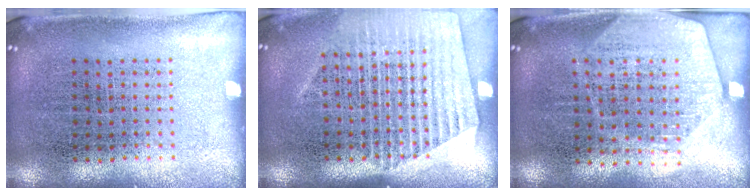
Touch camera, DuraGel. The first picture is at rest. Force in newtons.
{"total": 1.6, "press": 1.6, "slide": 0.5}
{"total": 2.0, "press": 1.7, "slide": 0.9}